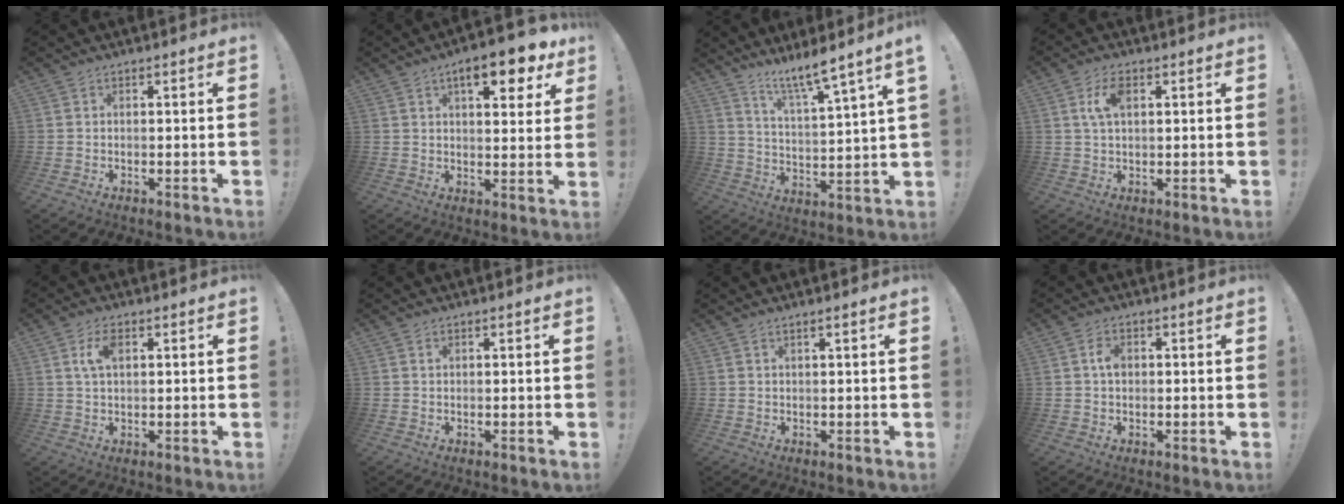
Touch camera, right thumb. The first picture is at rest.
{"total": 11.3, "force": [5.9, 3.8, 8.9], "torque": [-0.117, -0.024, 0.091]}
{"total": 9.7, "force": [7.6, 0.0, 6.0], "torque": [-0.104, -0.060, 0.121]}
{"total": 6.4, "force": [2.0, 3.4, 5.1], "torque": [-0.098, 0.002, 0.033]}
{"total": 5.6, "force": [1.9, 3.0, 4.4], "torque": [-0.079, 0.004, 0.033]}
{"total": 0.6, "force": [0.3, 0.5, 0.2], "torque": [0.002, -0.002, 0.006]}
{"total": 1.3, "force": [0.7, -0.2, 1.1], "torque": [-0.017, -0.002, 0.010]}
{"total": 3.5, "force": [0.4, 2.3, 2.6], "torque": [-0.038, 0.004, 0.004]}